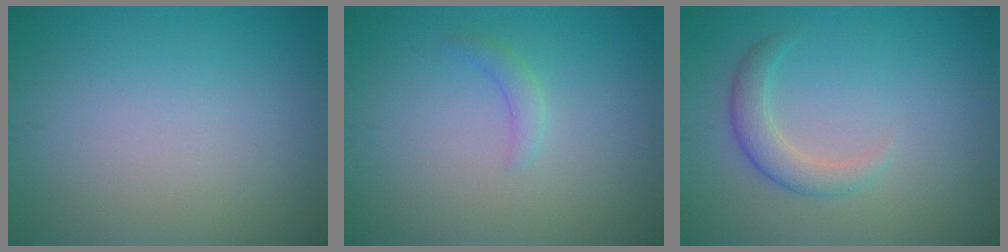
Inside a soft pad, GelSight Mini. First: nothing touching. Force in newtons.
{"total": 1.2, "press": 1.2, "slide": 0.1}
{"total": 2.4, "press": 2.4, "slide": 0.1}